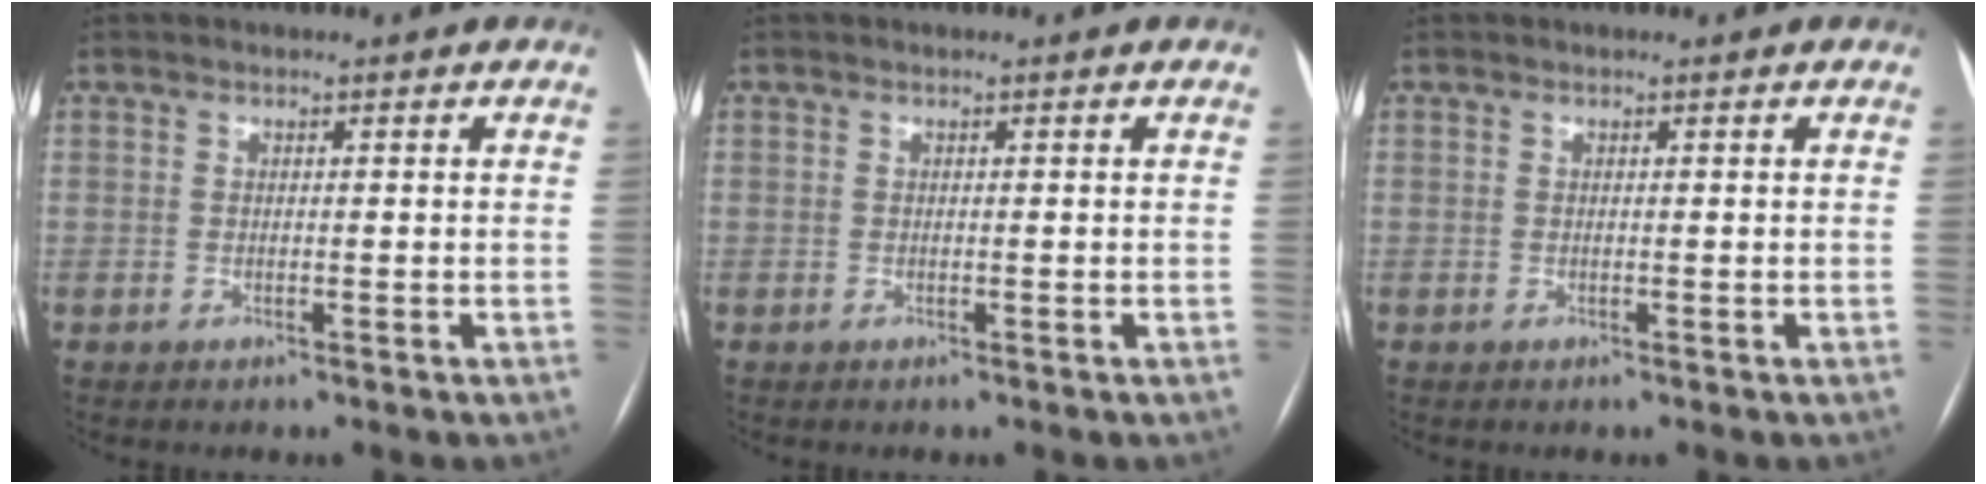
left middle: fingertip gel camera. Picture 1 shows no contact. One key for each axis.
{"total": 0.0}
{"total": 0.0}